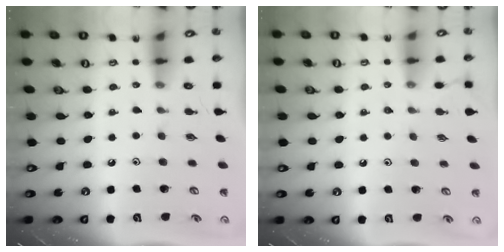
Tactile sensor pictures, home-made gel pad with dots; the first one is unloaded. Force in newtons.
{"total": 2.4, "press": 2.4, "slide": 0.5}